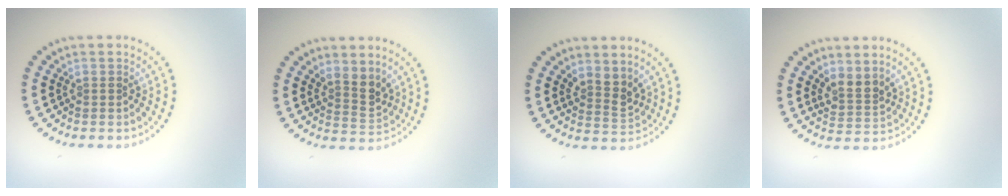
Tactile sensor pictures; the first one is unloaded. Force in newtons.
{"total": 2.7, "press": 2.0, "slide": 1.7}
{"total": 2.3, "press": 1.8, "slide": 1.6}
{"total": 2.4, "press": 1.8, "slide": 1.6}